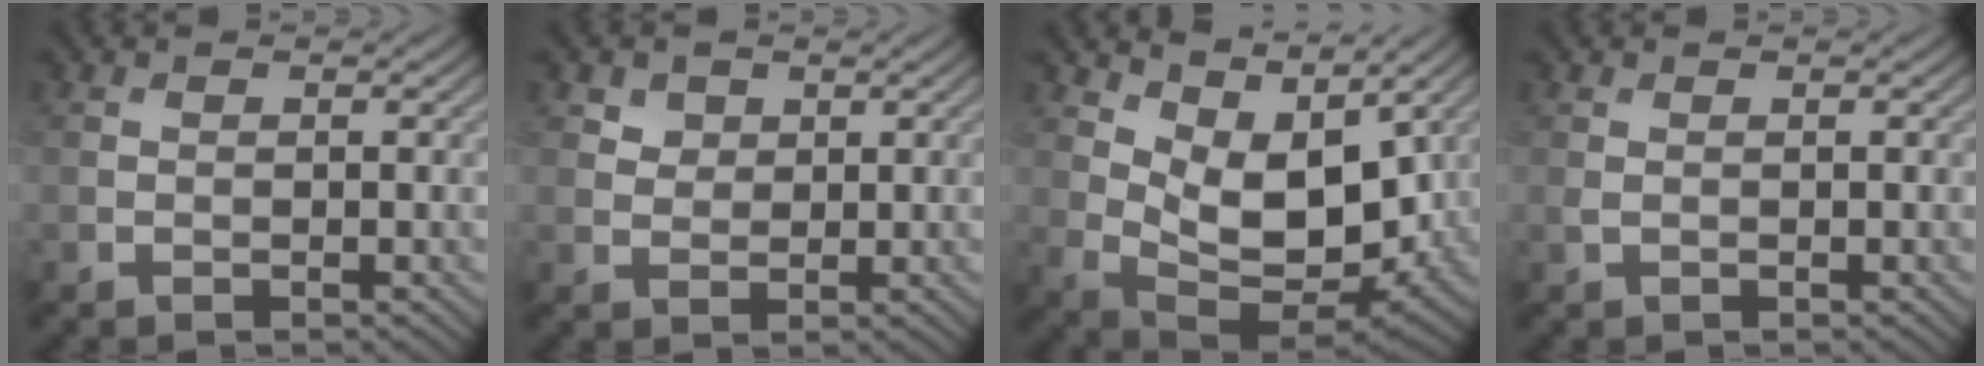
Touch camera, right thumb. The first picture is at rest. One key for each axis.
{"total": 2.2, "fx": 1.3, "fy": 1.6, "fz": 0.6, "tx": -0.018, "ty": -0.009, "tz": 0.029}
{"total": 10.0, "fx": 4.1, "fy": 5.2, "fz": 7.5, "tx": -0.154, "ty": -0.010, "tz": 0.077}
{"total": 0.5, "fx": 0.2, "fy": 0.2, "fz": 0.5, "tx": -0.014, "ty": 0.003, "tz": 0.003}